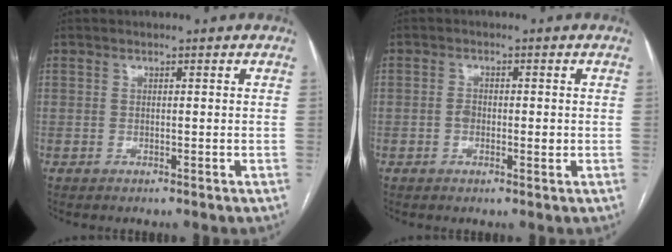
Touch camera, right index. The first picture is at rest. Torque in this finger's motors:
{"motor_torque": [0.61, 0.10, 0.26, 0.05]}